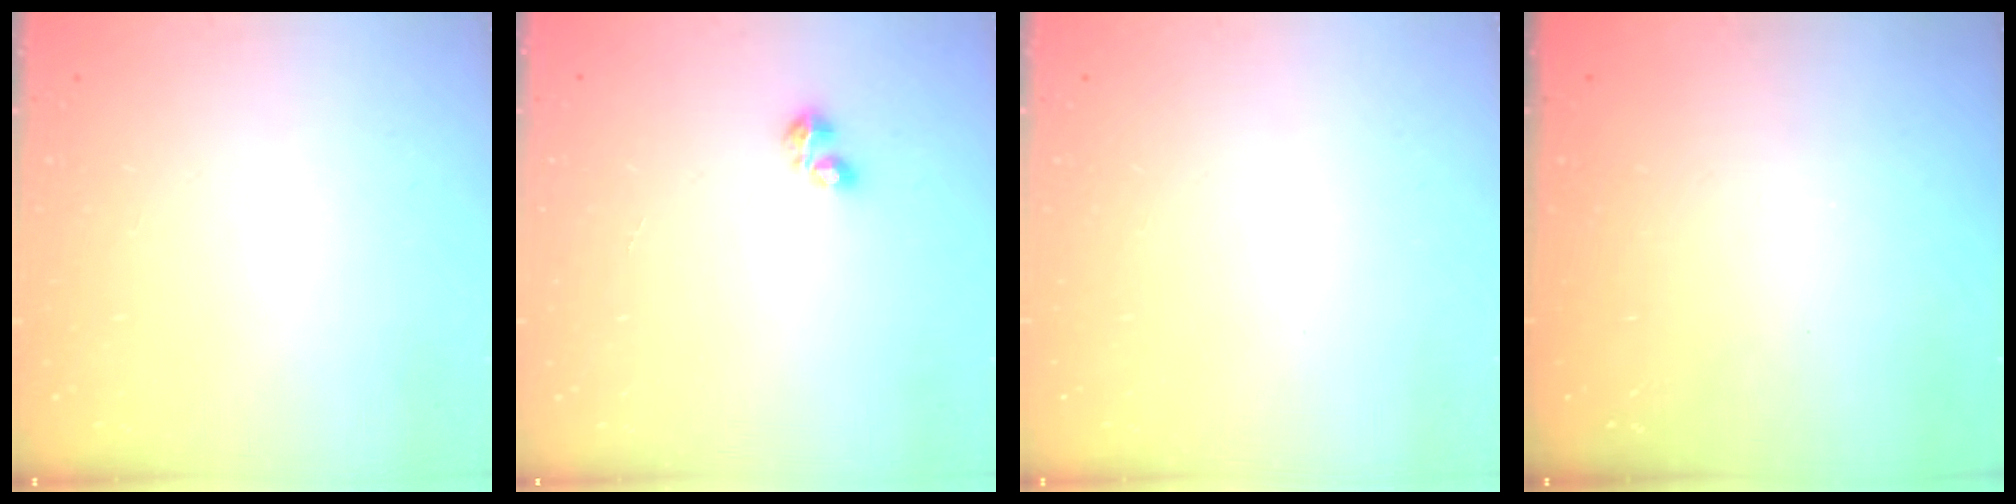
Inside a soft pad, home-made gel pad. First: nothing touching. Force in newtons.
{"total": 3.1, "press": 3.0, "slide": 0.5}
{"total": 0.0}
{"total": 0.0}